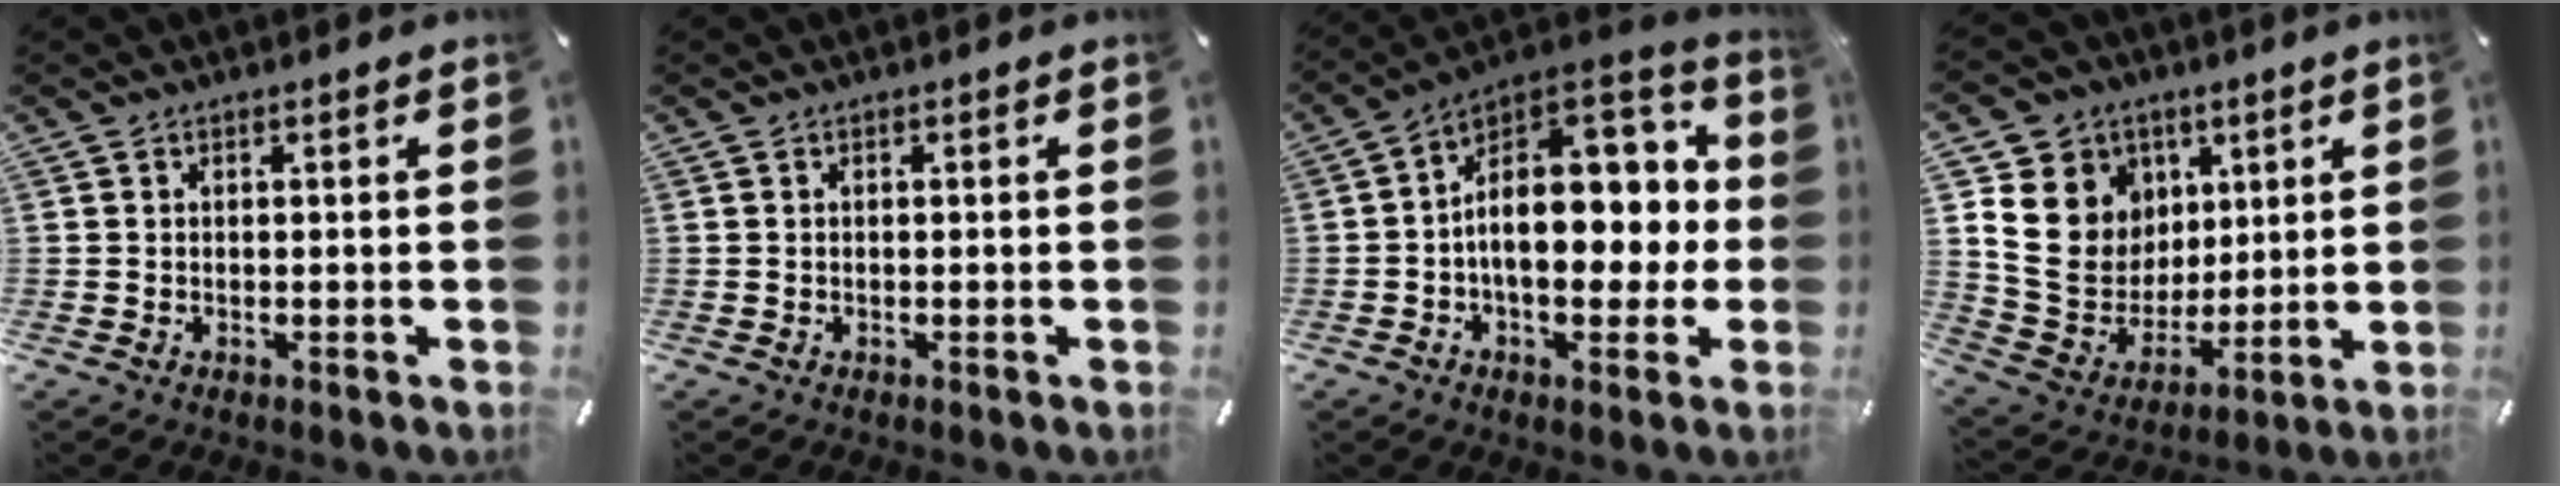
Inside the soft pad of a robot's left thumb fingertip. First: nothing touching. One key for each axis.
{"total": 0.0}
{"total": 18.5, "fx": 0.9, "fy": 12.3, "fz": 13.8, "tx": -0.175, "ty": -0.016, "tz": 0.025}
{"total": 16.1, "fx": 4.1, "fy": 14.5, "fz": 5.7, "tx": -0.114, "ty": -0.020, "tz": 0.087}